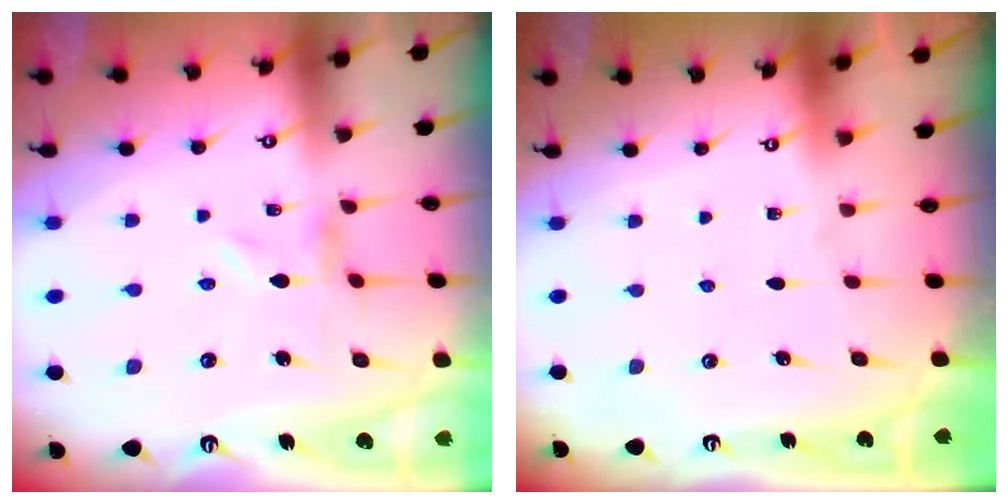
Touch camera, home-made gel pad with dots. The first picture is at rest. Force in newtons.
{"total": 0.0}